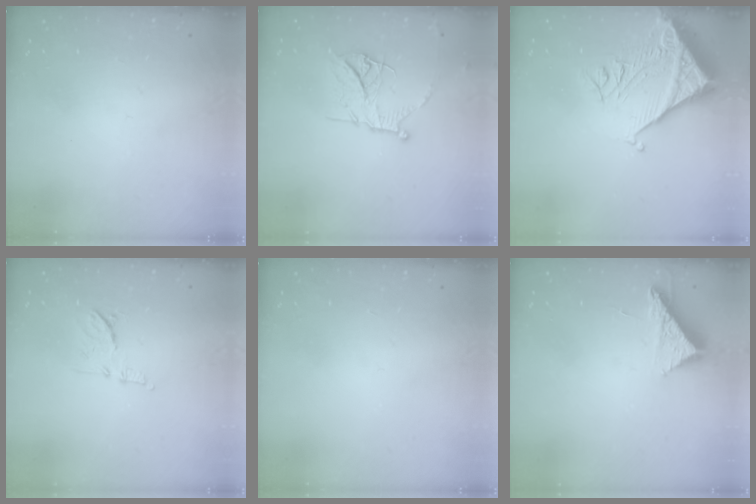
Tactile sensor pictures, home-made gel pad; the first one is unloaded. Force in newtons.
{"total": 12.8, "press": 12.8, "slide": 1.1}
{"total": 9.6, "press": 9.5, "slide": 1.1}
{"total": 8.3, "press": 8.3, "slide": 1.1}
{"total": 0.0}
{"total": 8.9, "press": 8.9, "slide": 0.3}